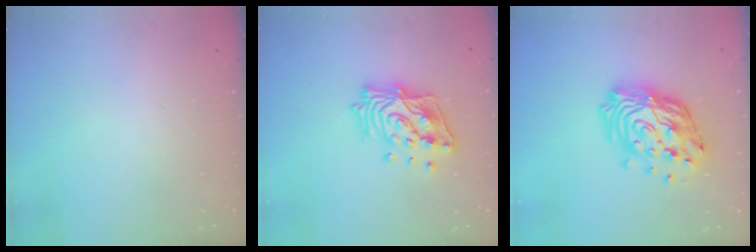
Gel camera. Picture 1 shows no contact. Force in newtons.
{"total": 16.3, "press": 16.1, "slide": 2.3}
{"total": 16.7, "press": 16.6, "slide": 1.7}